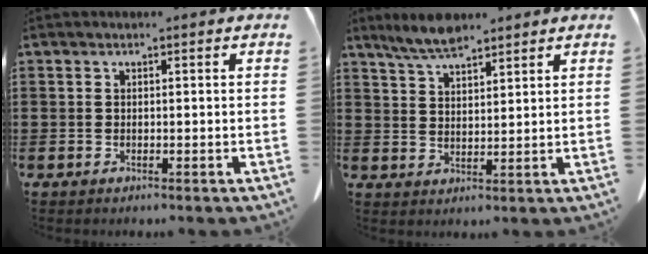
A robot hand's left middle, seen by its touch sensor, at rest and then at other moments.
{"total": 5.2, "force": [4.3, 1.3, 2.5], "torque": [-0.060, -0.010, 0.080]}